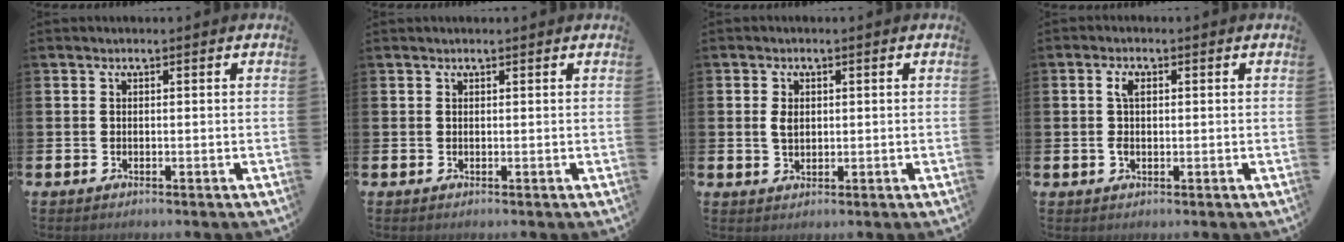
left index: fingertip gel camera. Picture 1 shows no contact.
{"total": 0.0}
{"total": 2.3, "force": [0.8, 1.5, 1.6], "torque": [-0.022, 0.000, 0.010]}
{"total": 2.7, "force": [0.6, 1.4, 2.2], "torque": [-0.039, 0.006, 0.006]}